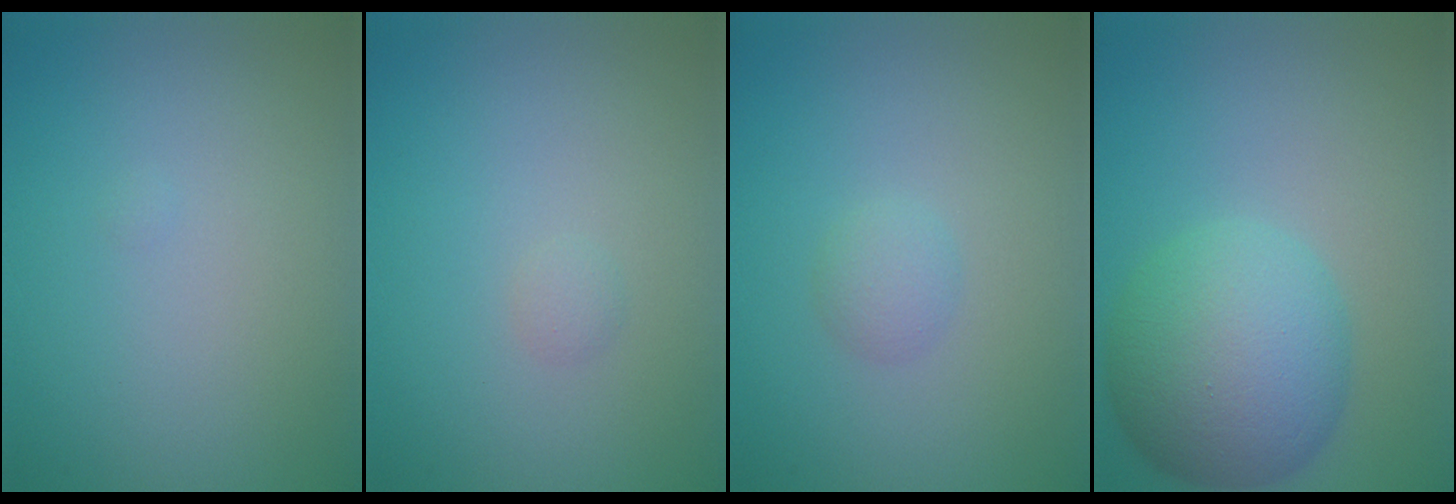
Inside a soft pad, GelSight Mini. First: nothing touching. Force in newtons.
{"total": 0.6, "press": 0.6, "slide": 0.0}
{"total": 1.4, "press": 1.4, "slide": 0.0}
{"total": 8.5, "press": 8.5, "slide": 0.1}